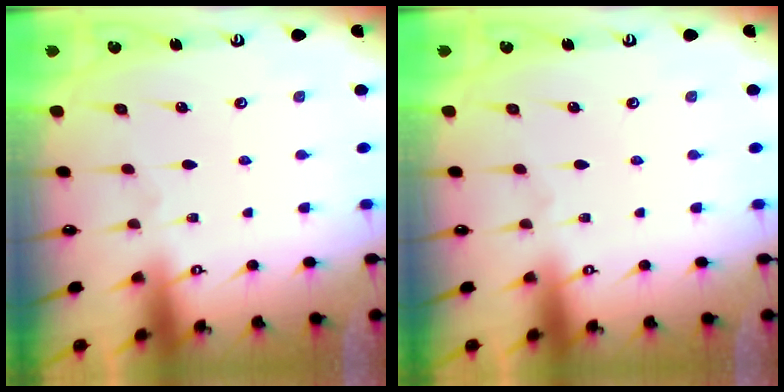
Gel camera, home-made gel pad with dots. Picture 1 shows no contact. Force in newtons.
{"total": 0.0}